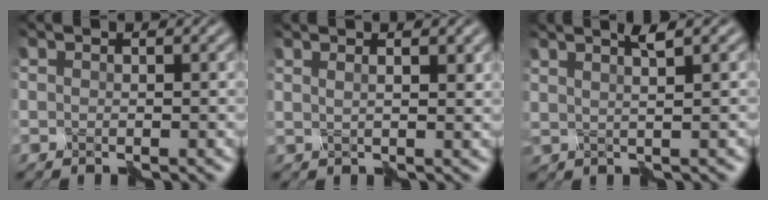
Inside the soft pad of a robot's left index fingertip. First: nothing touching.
{"total": 1.3, "force": [1.0, -0.7, 0.3], "torque": [-0.006, -0.001, 0.020]}
{"total": 1.4, "force": [0.8, -1.1, 0.5], "torque": [-0.004, 0.003, 0.016]}